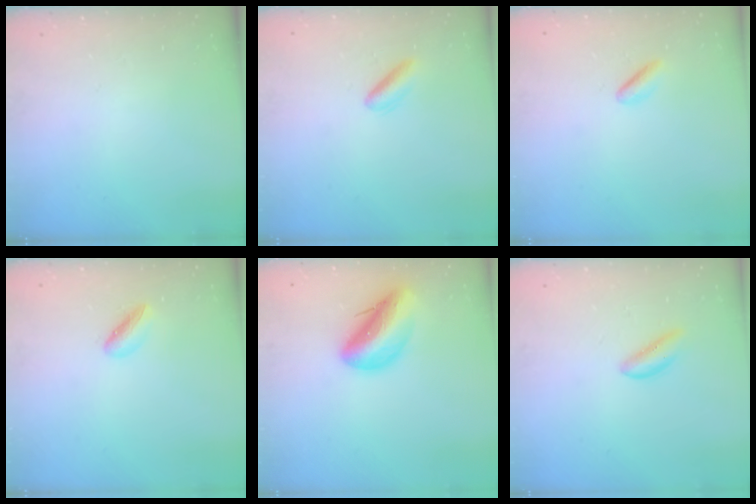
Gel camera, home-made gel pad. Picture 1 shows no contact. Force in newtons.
{"total": 2.7, "press": 2.6, "slide": 0.8}
{"total": 1.5, "press": 1.1, "slide": 0.9}
{"total": 3.7, "press": 3.6, "slide": 1.1}
{"total": 12.9, "press": 12.2, "slide": 3.9}
{"total": 1.6, "press": 1.5, "slide": 0.3}